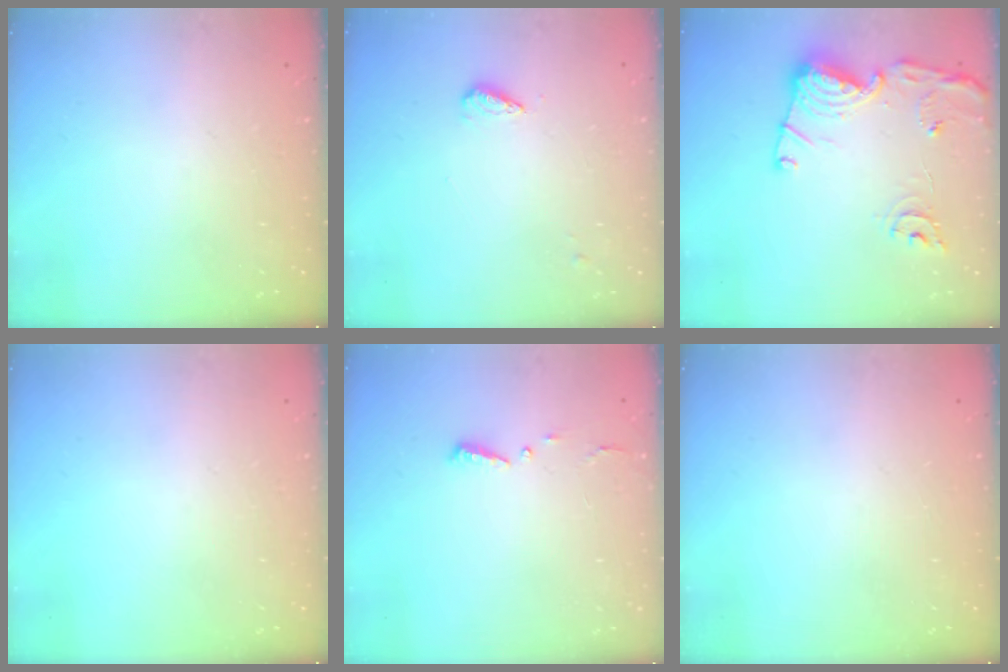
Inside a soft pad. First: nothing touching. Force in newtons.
{"total": 3.9, "press": 3.8, "slide": 0.4}
{"total": 15.1, "press": 15.0, "slide": 1.6}
{"total": 0.0}
{"total": 4.4, "press": 4.4, "slide": 0.4}
{"total": 0.0}